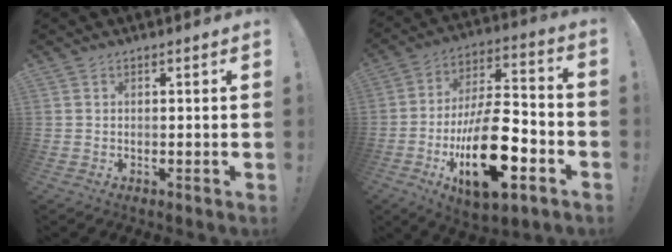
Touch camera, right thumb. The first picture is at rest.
{"total": 24.6, "force": [-8.5, 10.8, 20.4], "torque": [-0.365, 0.049, -0.127]}